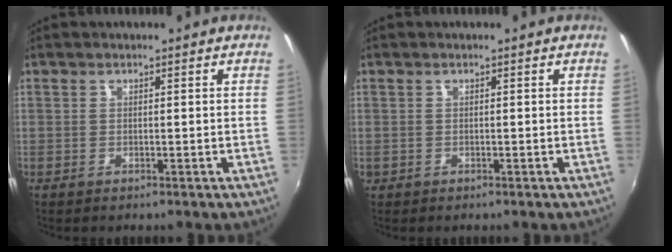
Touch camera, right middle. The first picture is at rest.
{"total": 0.5, "force": [-0.1, 0.5, 0.1], "torque": [-0.001, -0.002, -0.003]}